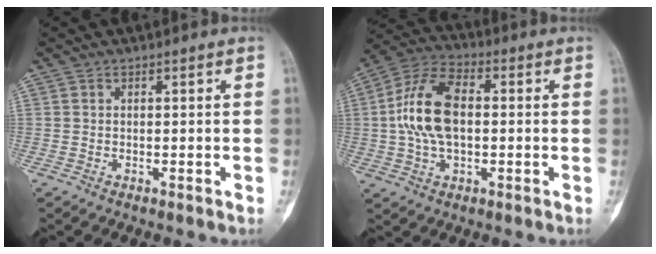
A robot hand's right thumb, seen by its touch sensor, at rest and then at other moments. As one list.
[{"total": 13.3, "force": [0.6, 7.7, 10.9], "torque": [-0.210, 0.026, 0.005]}]